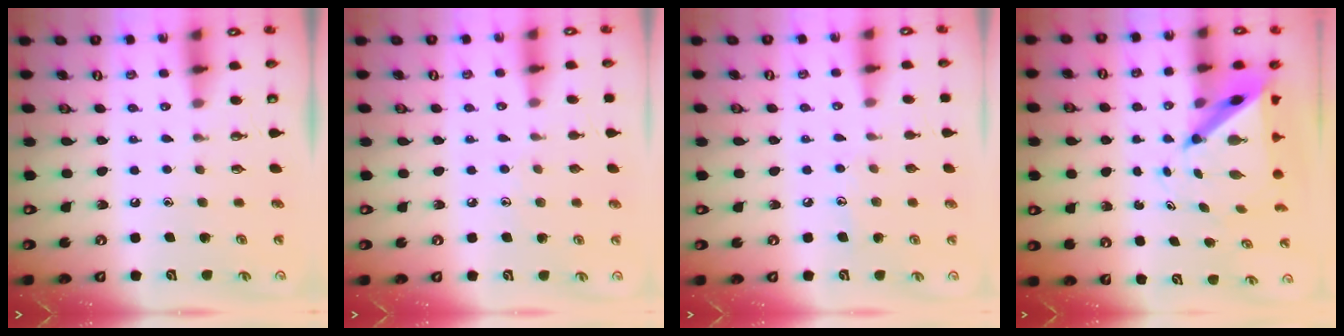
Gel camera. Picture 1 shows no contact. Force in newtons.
{"total": 4.3, "press": 4.3, "slide": 0.4}
{"total": 6.0, "press": 6.0, "slide": 0.5}
{"total": 8.1, "press": 8.1, "slide": 0.6}